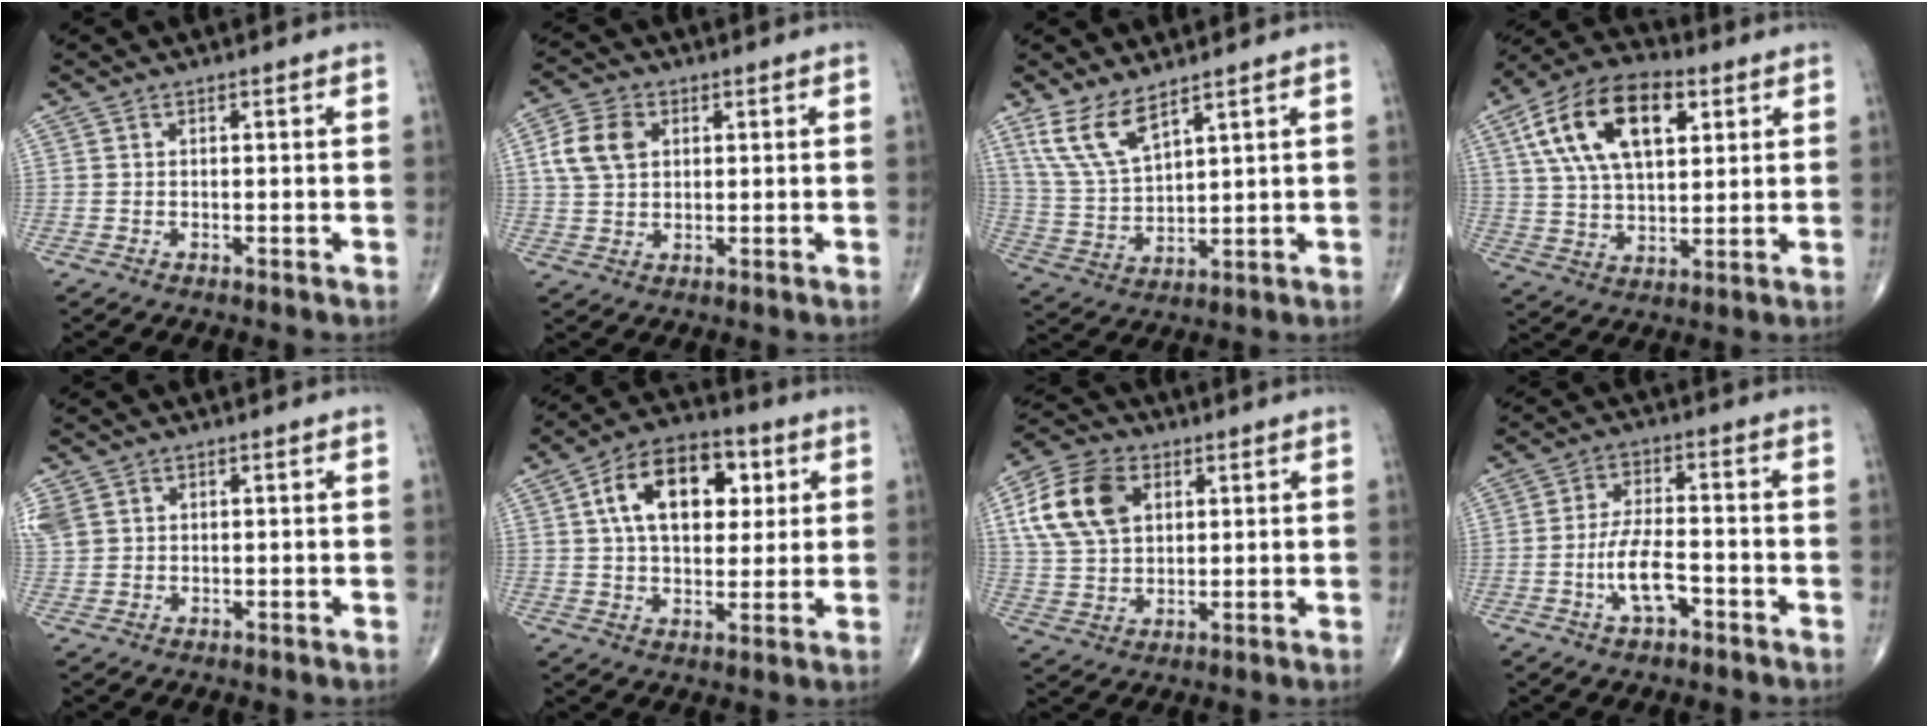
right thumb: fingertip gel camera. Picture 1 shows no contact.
{"total": 7.6, "force": [2.1, 5.3, 4.9], "torque": [-0.093, 0.005, 0.040]}
{"total": 9.1, "force": [6.4, 3.1, 5.8], "torque": [-0.116, -0.035, 0.145]}
{"total": 18.4, "force": [6.8, 9.9, 14.0], "torque": [-0.235, 0.000, 0.119]}
{"total": 6.0, "force": [2.5, 4.7, 2.7], "torque": [-0.079, 0.011, 0.060]}
{"total": 16.4, "force": [4.6, 9.9, 12.2], "torque": [-0.167, 0.007, 0.072]}
{"total": 13.8, "force": [4.5, 9.3, 9.2], "torque": [-0.167, 0.001, 0.084]}
{"total": 7.4, "force": [-2.9, 3.2, 6.0], "torque": [-0.113, 0.022, -0.054]}